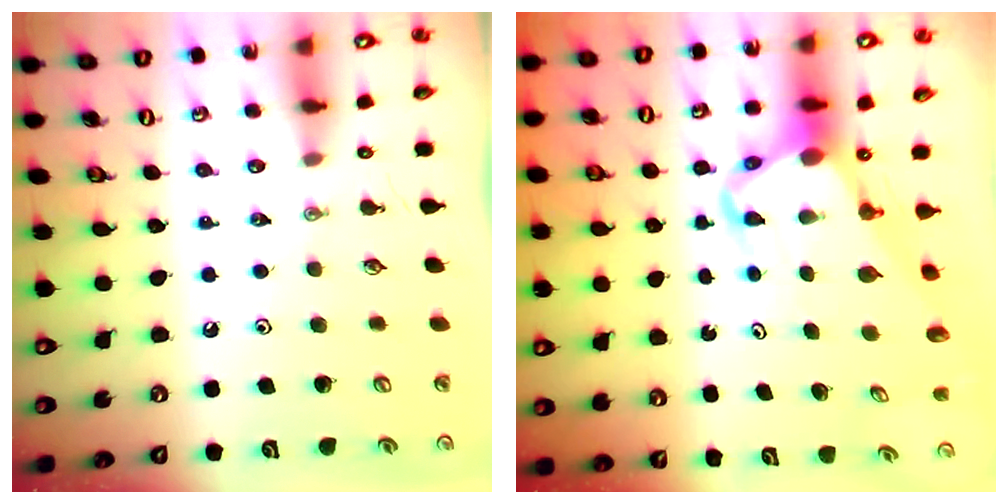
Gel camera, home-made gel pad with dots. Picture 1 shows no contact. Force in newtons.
{"total": 7.8, "press": 7.7, "slide": 0.7}